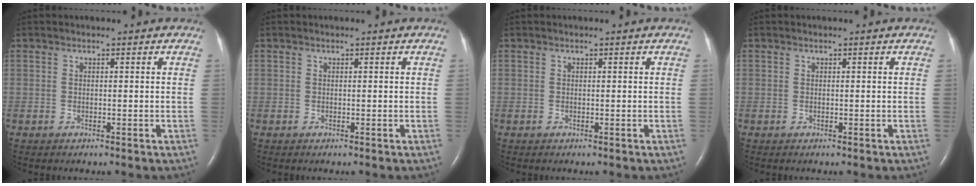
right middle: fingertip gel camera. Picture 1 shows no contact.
{"total": 0.0}
{"total": 0.0}
{"total": 0.0}